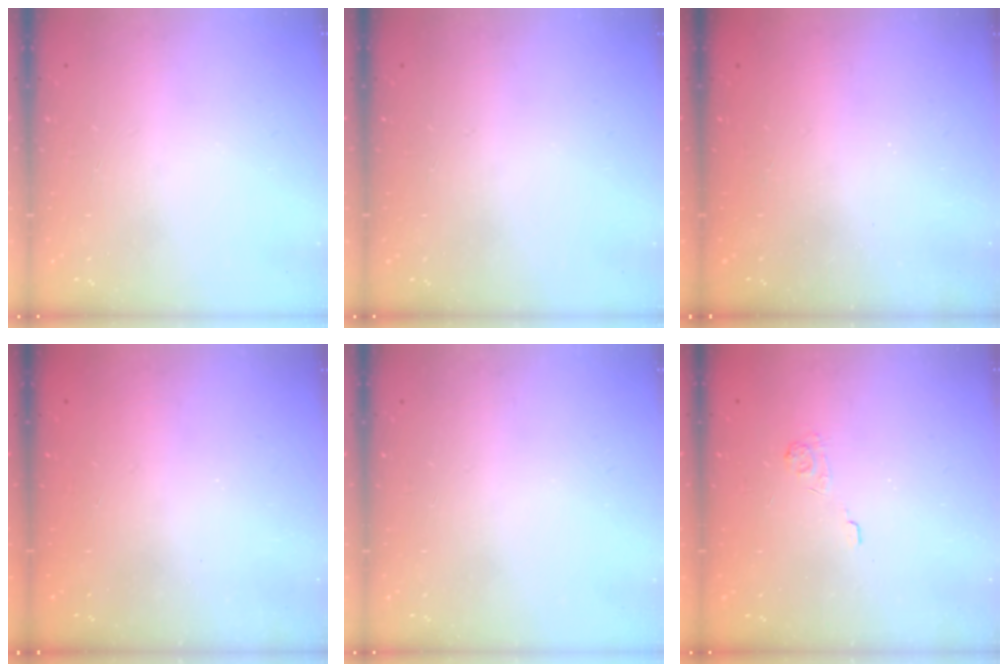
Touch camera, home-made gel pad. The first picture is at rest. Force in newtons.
{"total": 0.0}
{"total": 2.2, "press": 2.1, "slide": 0.7}
{"total": 2.6, "press": 2.4, "slide": 0.8}
{"total": 0.0}
{"total": 2.1, "press": 1.5, "slide": 1.4}